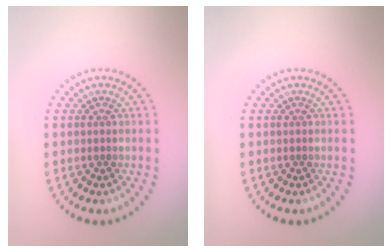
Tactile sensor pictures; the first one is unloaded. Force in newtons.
{"total": 0.0}